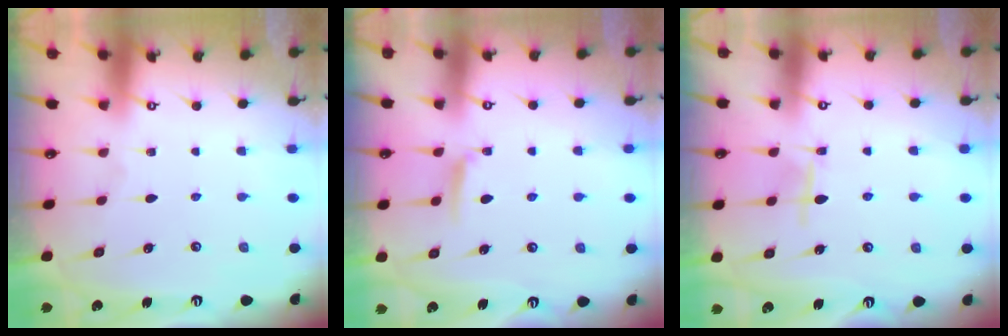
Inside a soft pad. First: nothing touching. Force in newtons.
{"total": 4.6, "press": 4.5, "slide": 0.6}
{"total": 5.8, "press": 5.8, "slide": 0.8}